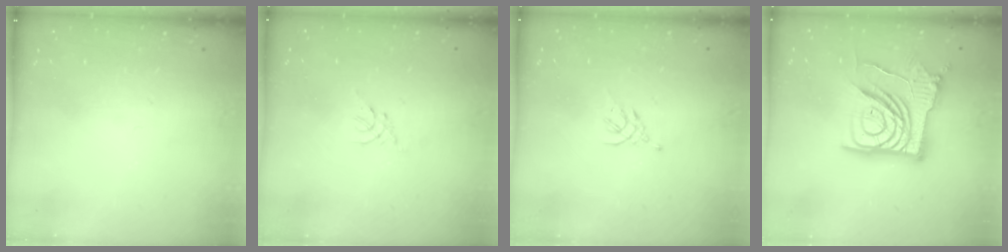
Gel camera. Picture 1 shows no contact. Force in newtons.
{"total": 0.5, "press": 0.4, "slide": 0.3}
{"total": 1.9, "press": 1.8, "slide": 0.5}
{"total": 19.2, "press": 19.1, "slide": 2.1}